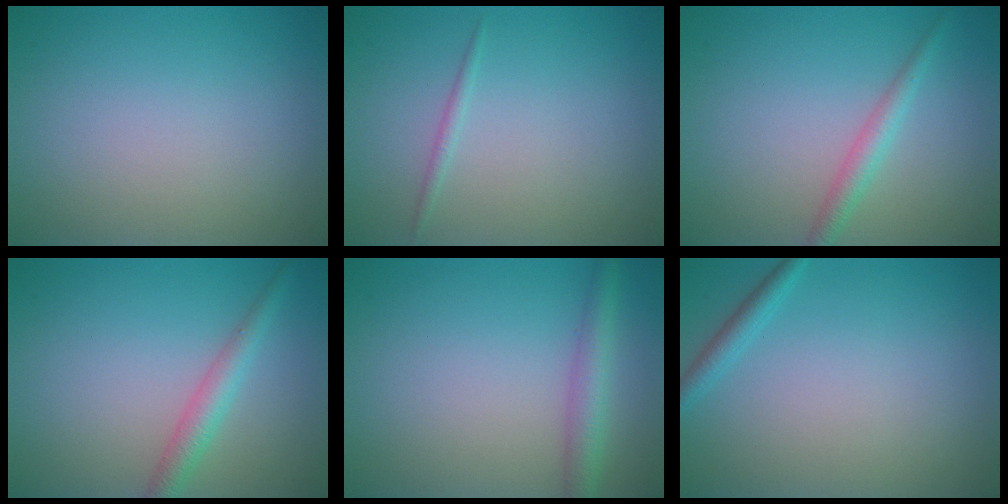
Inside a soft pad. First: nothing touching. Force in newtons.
{"total": 0.7, "press": 0.7, "slide": 0.0}
{"total": 2.0, "press": 2.0, "slide": 0.0}
{"total": 2.4, "press": 2.4, "slide": 0.1}
{"total": 2.8, "press": 2.8, "slide": 0.1}
{"total": 1.4, "press": 1.4, "slide": 0.1}